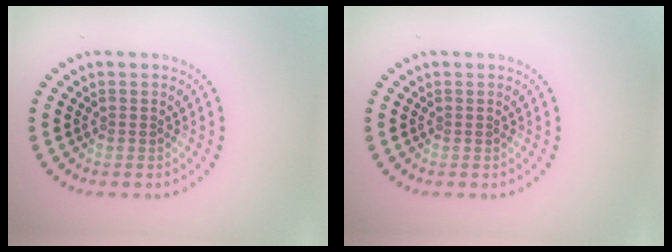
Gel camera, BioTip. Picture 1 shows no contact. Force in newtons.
{"total": 0.0}